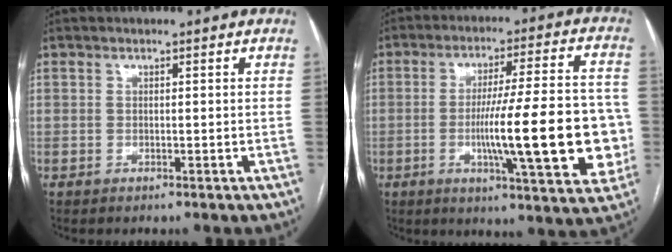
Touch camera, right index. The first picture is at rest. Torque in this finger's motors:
{"motor_torque": [1.46, 0.68, 1.05, 0.16]}